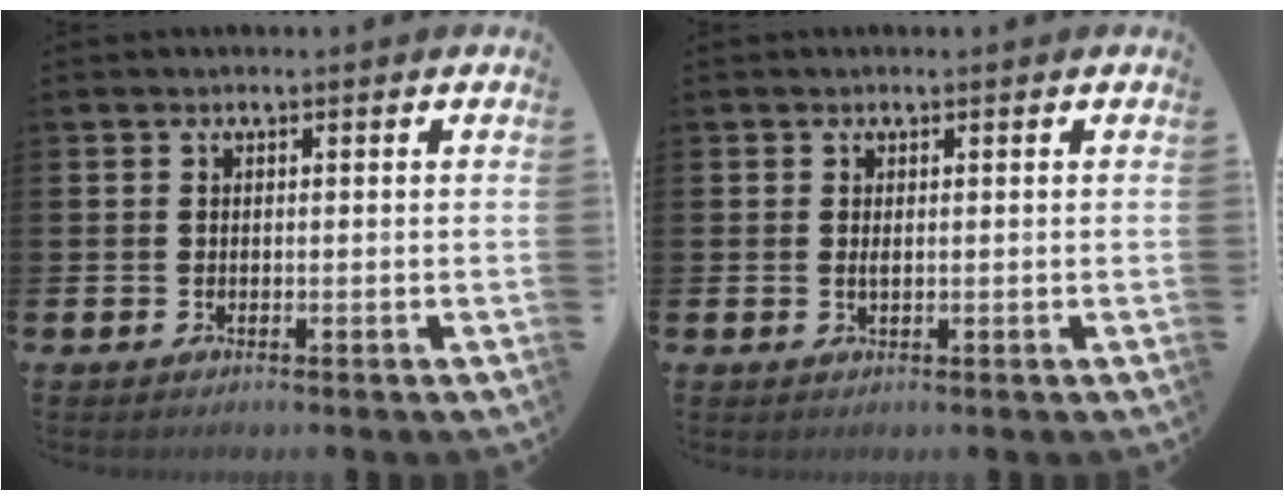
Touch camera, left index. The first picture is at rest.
{"total": 0.7, "force": [0.2, 0.2, 0.6], "torque": [-0.012, 0.001, 0.003]}